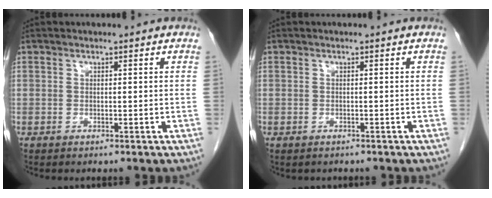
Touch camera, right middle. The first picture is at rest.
{"total": 0.6, "force": [-0.5, 0.3, 0.1], "torque": [-0.009, 0.001, -0.007]}